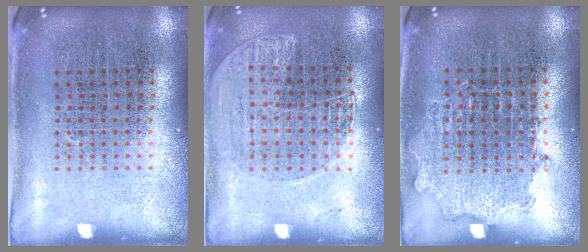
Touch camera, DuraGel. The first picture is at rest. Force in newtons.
{"total": 1.3, "press": 1.3, "slide": 0.1}
{"total": 0.9, "press": 0.9, "slide": 0.3}